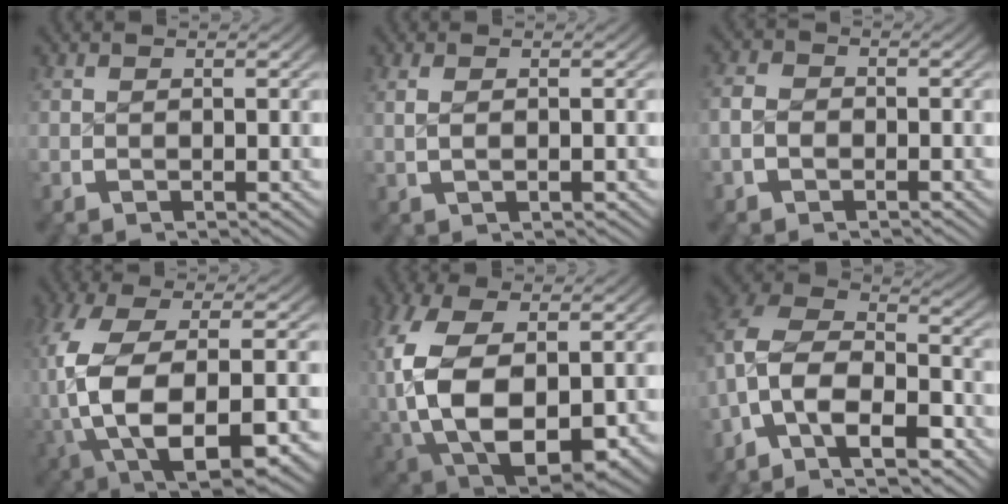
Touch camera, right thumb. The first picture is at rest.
{"total": 1.1, "force": [0.2, 0.3, 1.1], "torque": [-0.022, 0.001, 0.009]}
{"total": 2.2, "force": [-0.9, 1.7, 1.0], "torque": [-0.021, -0.003, -0.016]}
{"total": 14.4, "force": [-3.2, 8.3, 11.4], "torque": [-0.280, -0.063, -0.009]}
{"total": 13.4, "force": [-2.4, 8.6, 10.0], "torque": [-0.240, -0.067, 0.001]}
{"total": 14.5, "force": [-2.5, 10.8, 9.4], "torque": [-0.227, -0.055, -0.037]}